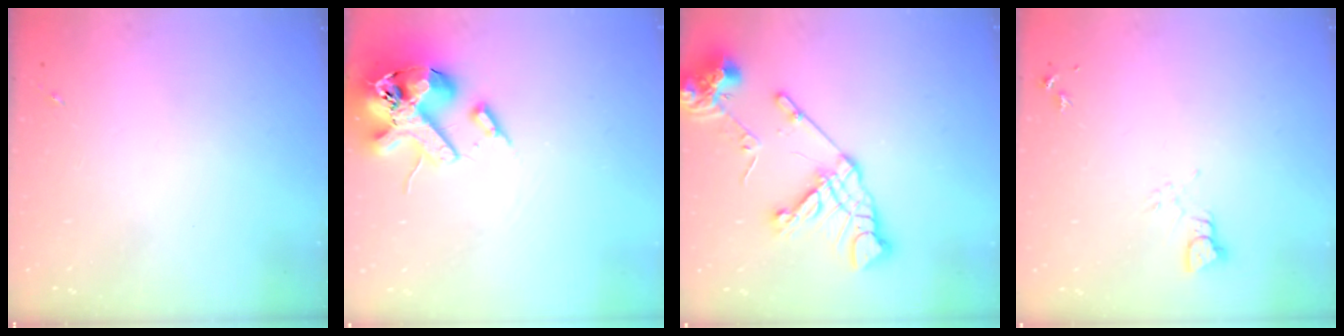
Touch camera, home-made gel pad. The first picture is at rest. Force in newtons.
{"total": 16.5, "press": 16.3, "slide": 2.8}
{"total": 16.3, "press": 16.2, "slide": 2.1}
{"total": 3.0, "press": 3.0, "slide": 0.2}